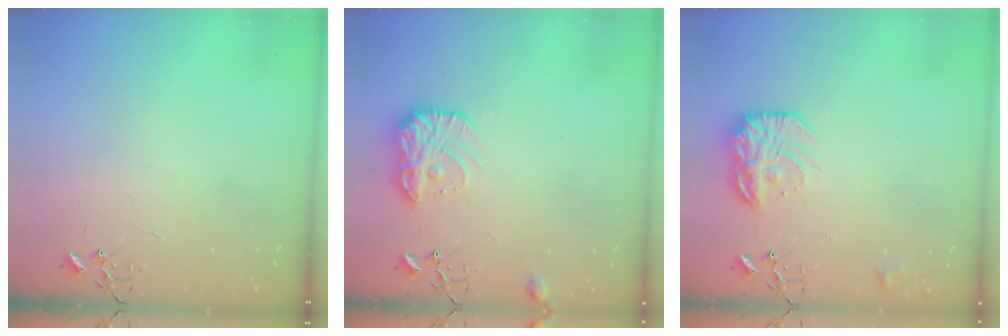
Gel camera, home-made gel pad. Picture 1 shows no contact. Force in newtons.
{"total": 14.1, "press": 14.1, "slide": 0.8}
{"total": 17.3, "press": 17.2, "slide": 1.2}